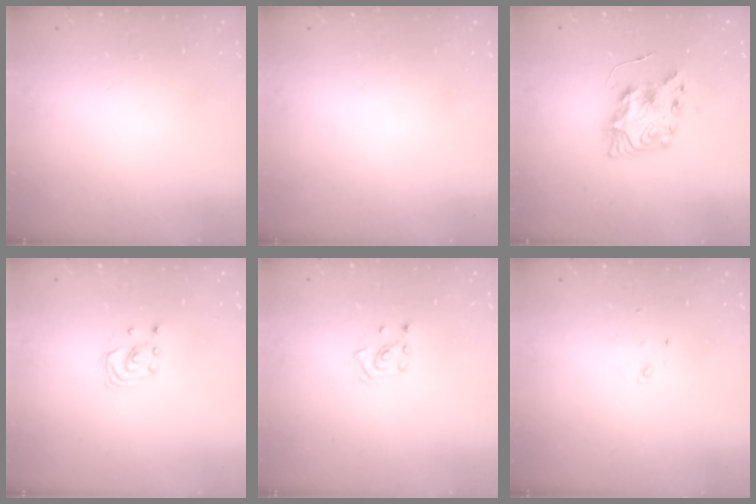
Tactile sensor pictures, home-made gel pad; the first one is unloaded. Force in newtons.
{"total": 0.0}
{"total": 9.8, "press": 9.8, "slide": 0.9}
{"total": 1.9, "press": 1.9, "slide": 0.2}
{"total": 2.6, "press": 2.5, "slide": 0.6}
{"total": 1.5, "press": 1.5, "slide": 0.2}